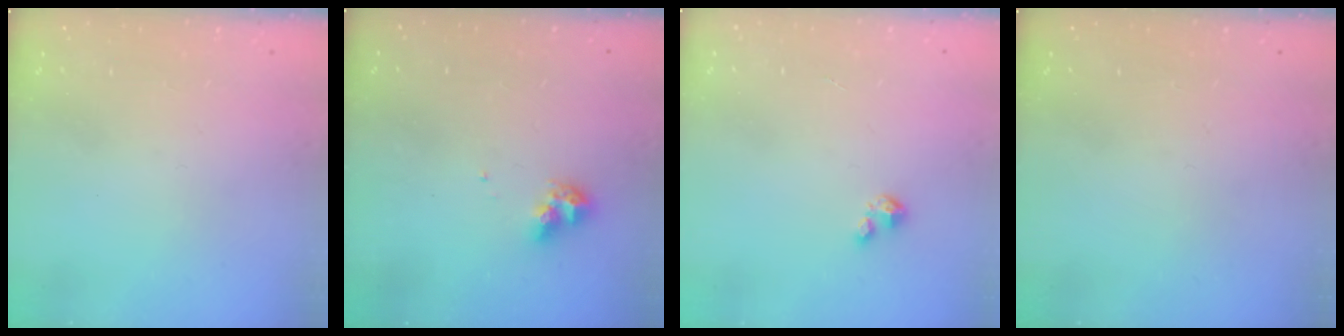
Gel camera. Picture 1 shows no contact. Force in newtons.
{"total": 7.8, "press": 7.7, "slide": 0.6}
{"total": 1.2, "press": 1.2, "slide": 0.2}
{"total": 0.0}